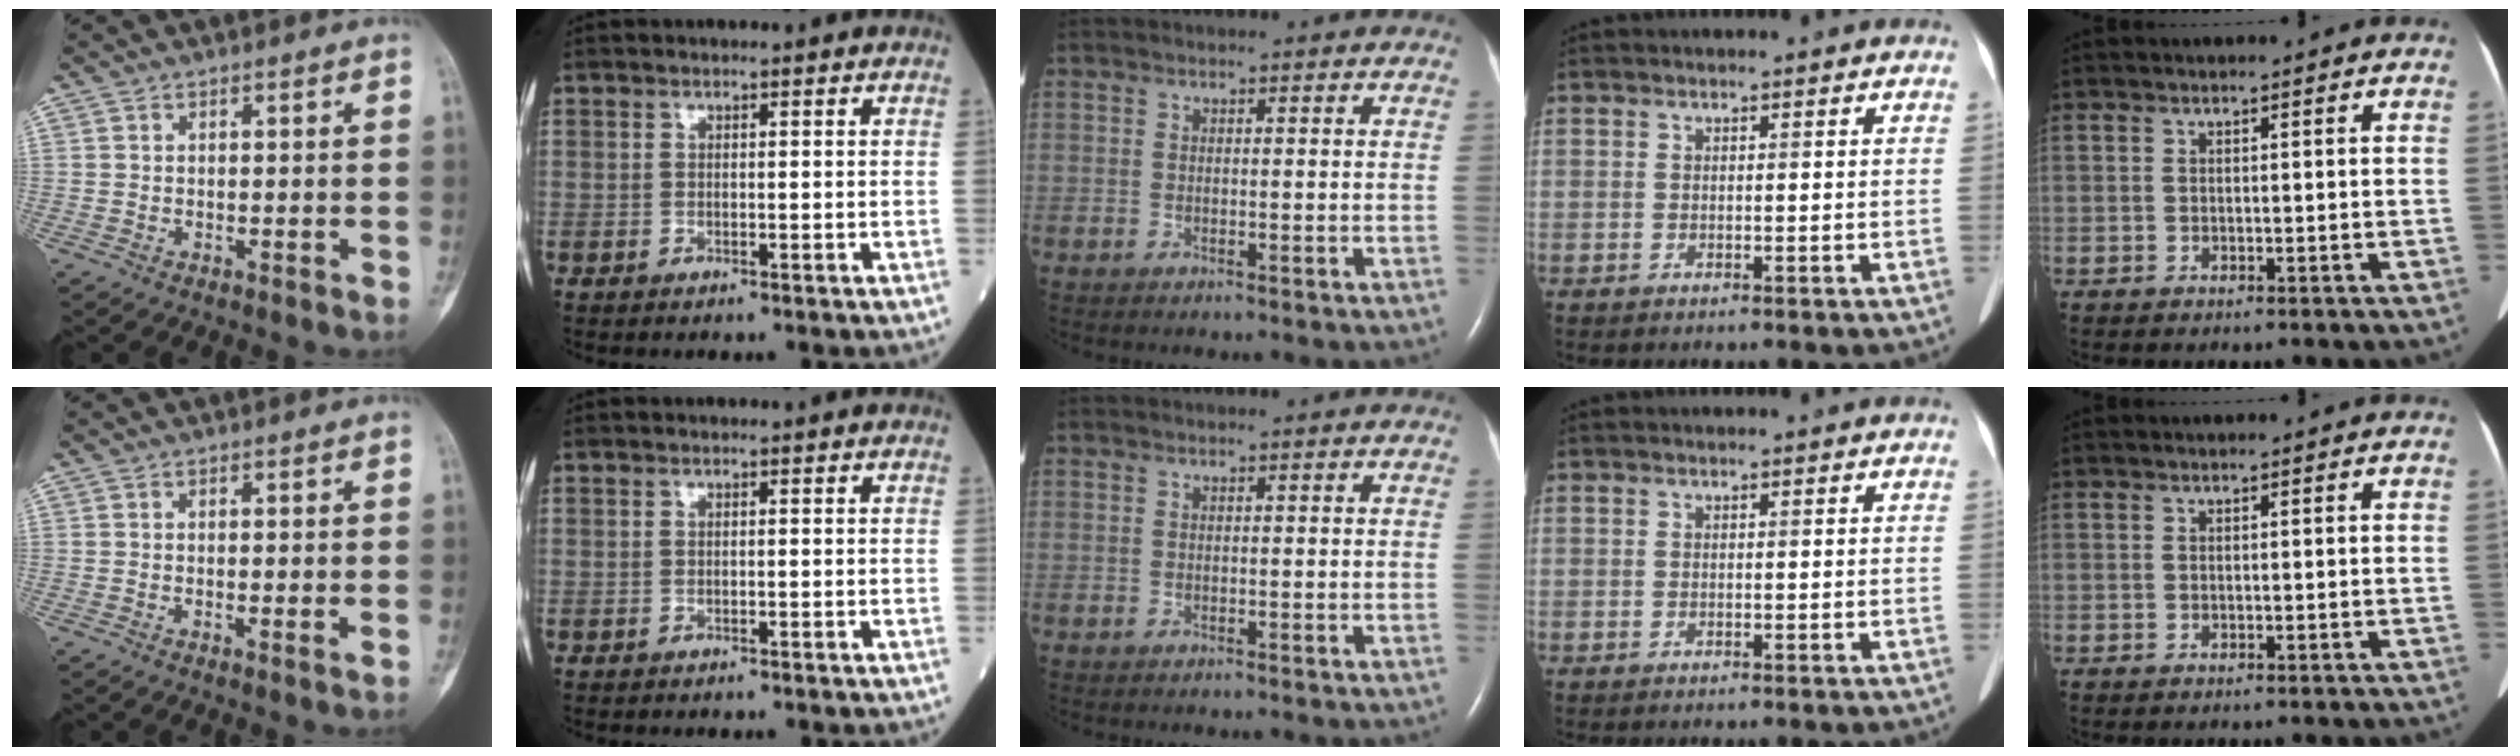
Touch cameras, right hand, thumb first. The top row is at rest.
{"thumb": {"total": 1.5, "force": [-0.1, 0.2, 1.5], "torque": [-0.023, -0.005, -0.004]}}